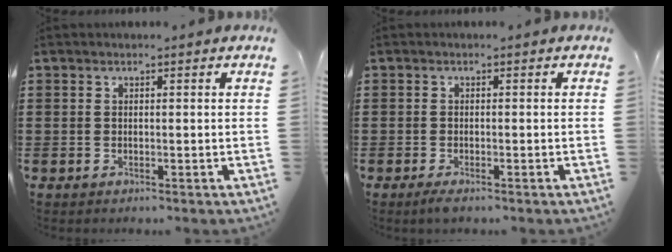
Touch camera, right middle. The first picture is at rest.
{"total": 0.9, "force": [-0.6, 0.1, 0.7], "torque": [-0.014, -0.006, -0.010]}